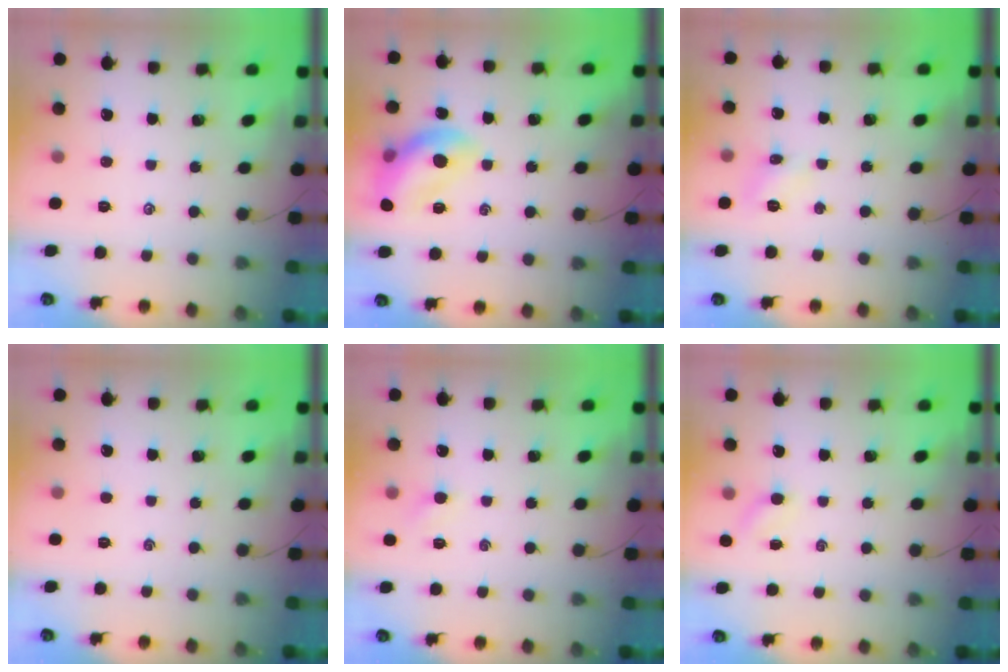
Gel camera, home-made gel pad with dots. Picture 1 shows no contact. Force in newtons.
{"total": 14.4, "press": 14.4, "slide": 1.5}
{"total": 6.8, "press": 6.4, "slide": 2.1}
{"total": 0.0}
{"total": 3.2, "press": 3.0, "slide": 0.9}
{"total": 3.2, "press": 3.0, "slide": 1.0}